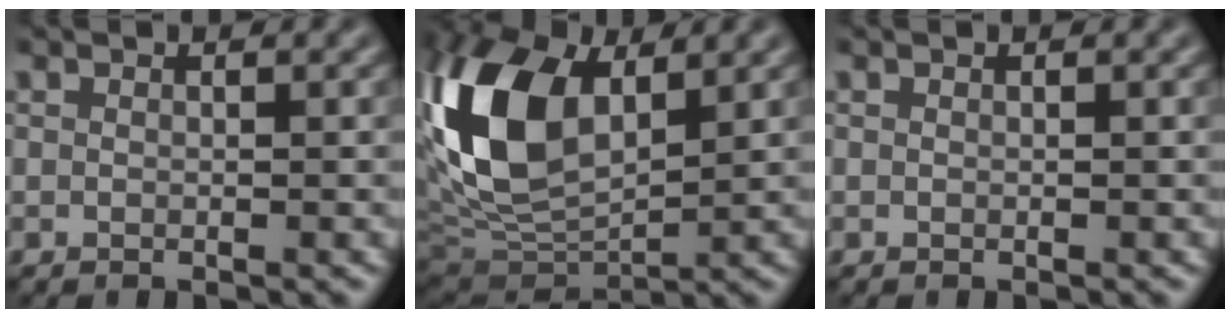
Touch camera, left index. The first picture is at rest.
{"total": 11.6, "force": [2.9, 6.9, 9.0], "torque": [-0.209, 0.013, 0.051]}
{"total": 0.0}